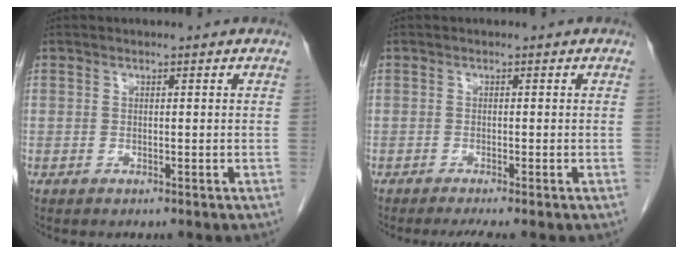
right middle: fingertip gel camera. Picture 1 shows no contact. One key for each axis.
{"total": 2.6, "fx": -2.1, "fy": -0.2, "fz": 1.6, "tx": -0.022, "ty": -0.006, "tz": -0.035}